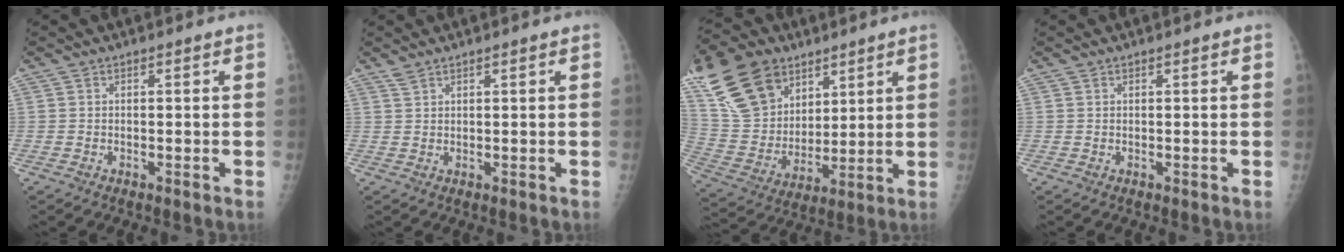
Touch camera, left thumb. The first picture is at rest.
{"total": 1.2, "force": [1.1, 0.3, 0.6], "torque": [-0.008, 0.002, 0.025]}
{"total": 22.0, "force": [12.6, 14.5, 10.7], "torque": [-0.200, -0.023, 0.244]}
{"total": 0.0}